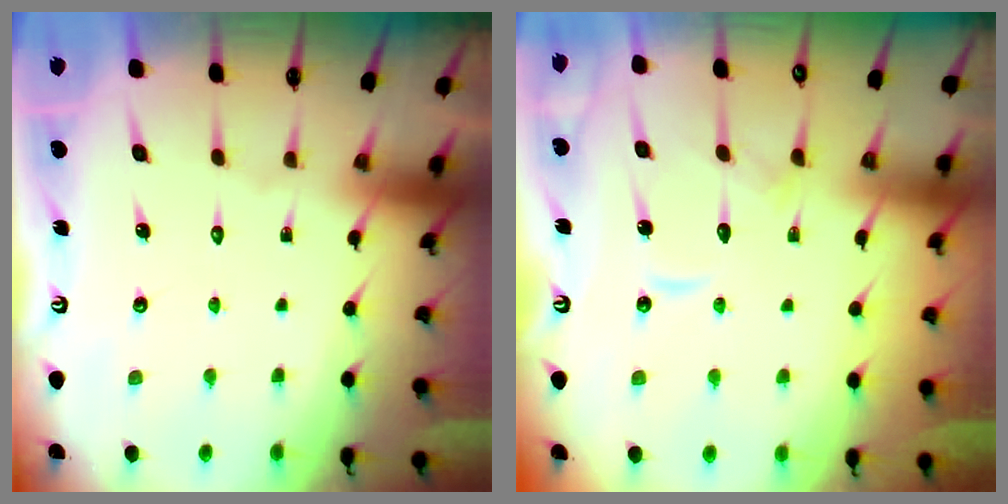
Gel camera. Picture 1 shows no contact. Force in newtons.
{"total": 10.4, "press": 10.4, "slide": 1.1}